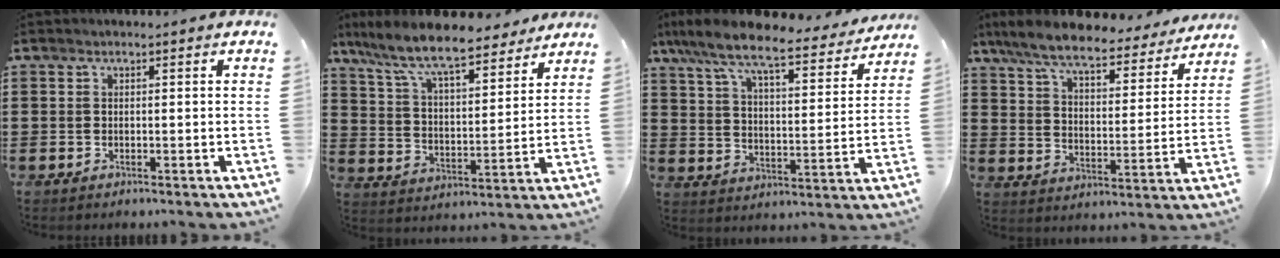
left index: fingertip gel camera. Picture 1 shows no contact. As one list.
[{"total": 10.2, "force": [8.8, 1.5, 5.1], "torque": [-0.132, -0.041, 0.150]}, {"total": 9.0, "force": [7.8, 1.0, 4.4], "torque": [-0.117, -0.045, 0.131]}, {"total": 8.3, "force": [7.5, 0.9, 3.4], "torque": [-0.100, -0.042, 0.129]}]